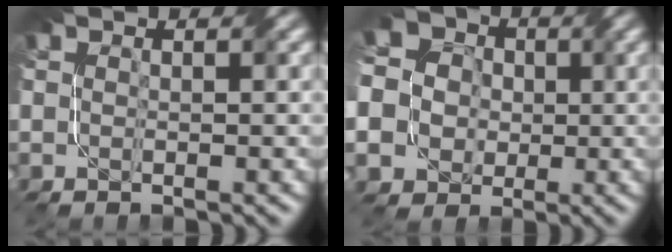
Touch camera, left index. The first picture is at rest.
{"total": 13.8, "force": [-2.3, 13.0, 4.2], "torque": [-0.140, -0.011, -0.056]}